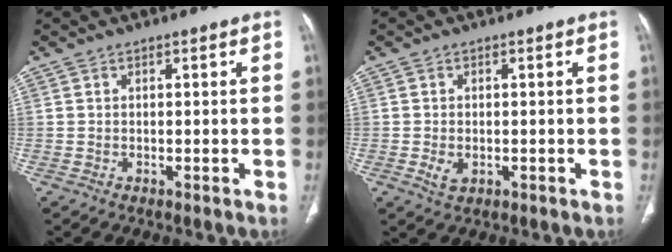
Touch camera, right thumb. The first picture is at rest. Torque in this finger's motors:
{"motor_torque": [-0.19, 0.12, -0.21, 0.06, 0.08]}